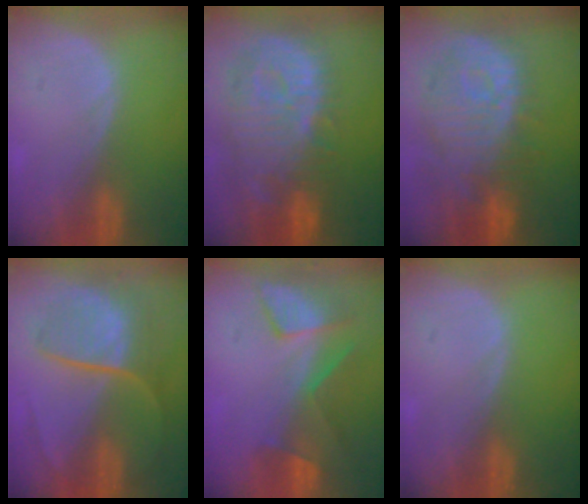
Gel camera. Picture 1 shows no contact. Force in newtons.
{"total": 13.6, "press": 11.8, "slide": 6.6}
{"total": 12.8, "press": 11.3, "slide": 5.8}
{"total": 8.0, "press": 7.4, "slide": 2.9}
{"total": 7.5, "press": 6.9, "slide": 3.0}
{"total": 0.0}